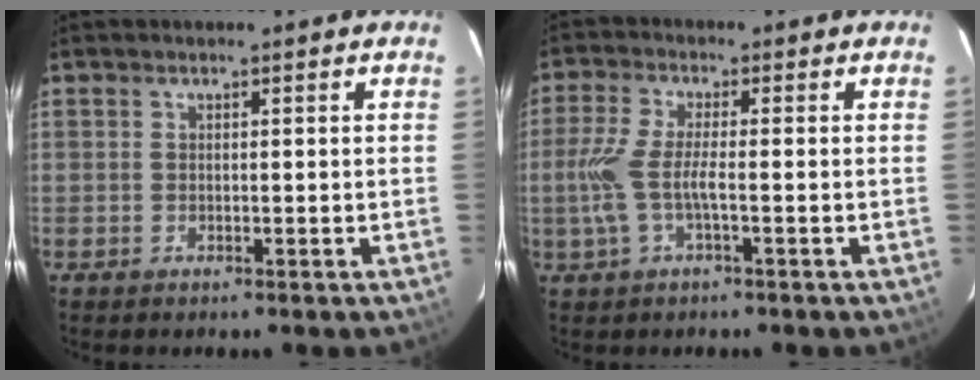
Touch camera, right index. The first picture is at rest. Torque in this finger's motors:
{"motor_torque": [0.56, -0.06, 0.53, 0.15]}